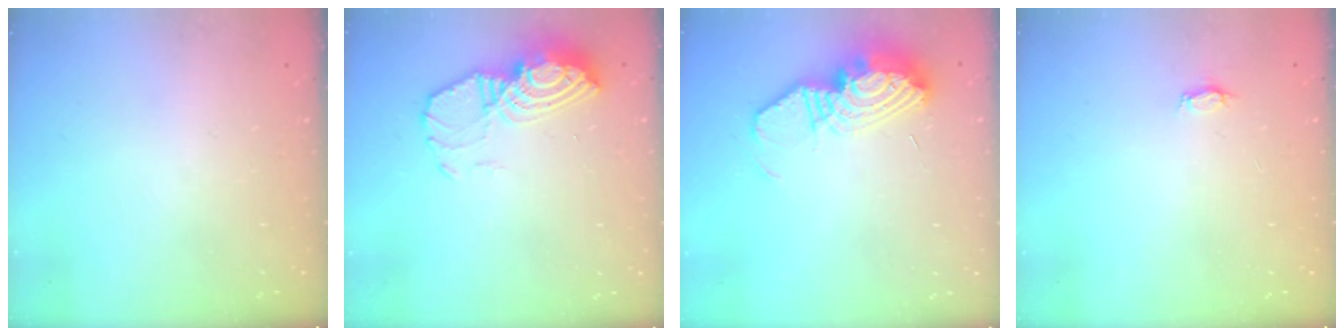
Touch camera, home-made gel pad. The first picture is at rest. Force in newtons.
{"total": 11.9, "press": 11.9, "slide": 1.1}
{"total": 13.3, "press": 13.3, "slide": 1.1}
{"total": 2.8, "press": 2.8, "slide": 0.3}